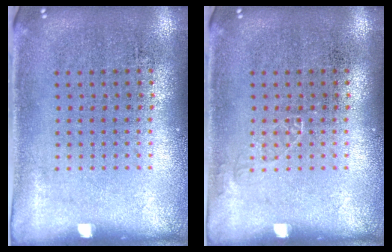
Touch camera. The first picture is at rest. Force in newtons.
{"total": 0.6, "press": 0.6, "slide": 0.0}